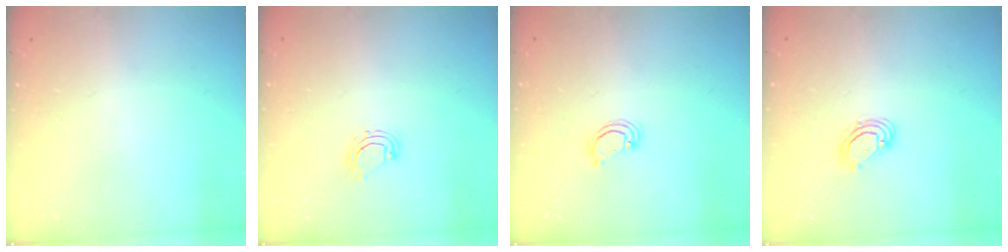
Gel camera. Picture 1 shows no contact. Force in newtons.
{"total": 4.5, "press": 4.5, "slide": 0.2}
{"total": 2.0, "press": 2.0, "slide": 0.2}
{"total": 4.1, "press": 4.1, "slide": 0.3}